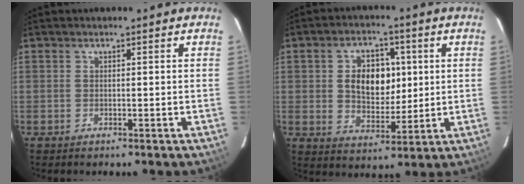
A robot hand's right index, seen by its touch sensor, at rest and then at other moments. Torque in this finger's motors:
{"motor_torque": [0.62, 0.18, 0.24, 0.08]}